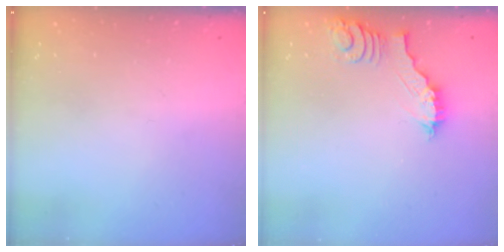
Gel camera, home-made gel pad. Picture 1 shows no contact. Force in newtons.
{"total": 3.0, "press": 3.0, "slide": 0.2}